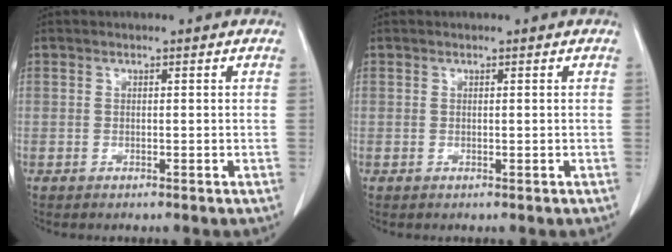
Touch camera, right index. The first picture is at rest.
{"total": 0.0}